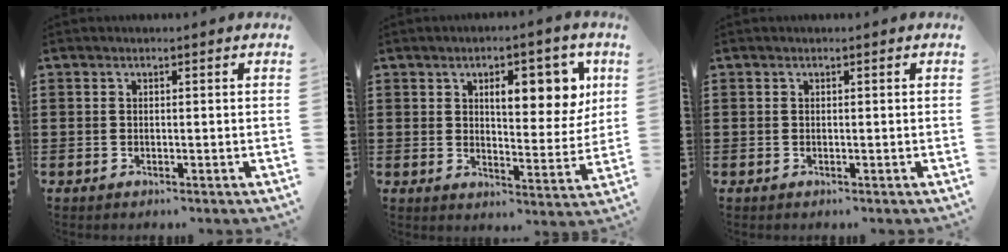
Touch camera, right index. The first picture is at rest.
{"total": 8.8, "force": [3.4, 3.9, 7.1], "torque": [-0.102, -0.005, 0.049]}
{"total": 0.0}